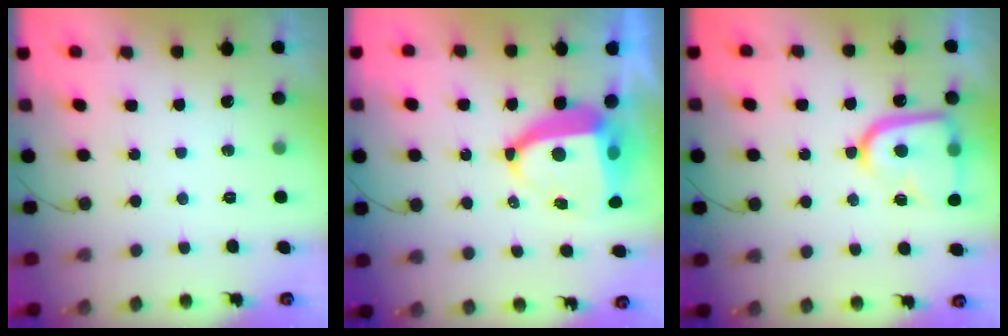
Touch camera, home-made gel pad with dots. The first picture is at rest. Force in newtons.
{"total": 10.2, "press": 10.1, "slide": 1.0}
{"total": 16.2, "press": 16.1, "slide": 1.5}